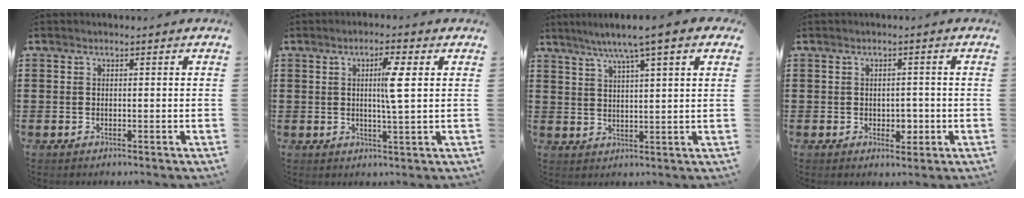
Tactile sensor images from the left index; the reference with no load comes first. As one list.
[{"total": 5.3, "force": [1.4, 0.4, 5.1], "torque": [-0.092, -0.002, 0.017]}, {"total": 6.1, "force": [4.4, 0.1, 4.3], "torque": [-0.095, -0.009, 0.072]}, {"total": 2.6, "force": [-0.5, 1.9, 1.8], "torque": [-0.028, 0.001, -0.013]}]